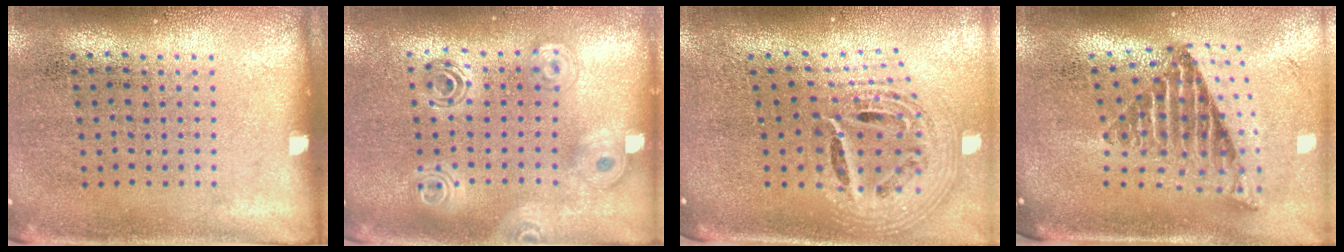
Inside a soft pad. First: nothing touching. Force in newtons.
{"total": 1.8, "press": 1.6, "slide": 0.9}
{"total": 2.7, "press": 1.9, "slide": 1.9}
{"total": 2.7, "press": 1.7, "slide": 2.1}